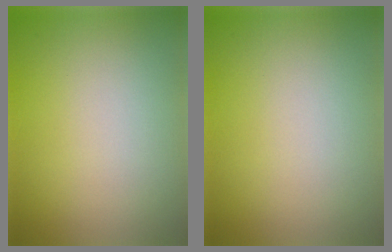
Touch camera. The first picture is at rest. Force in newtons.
{"total": 0.0}